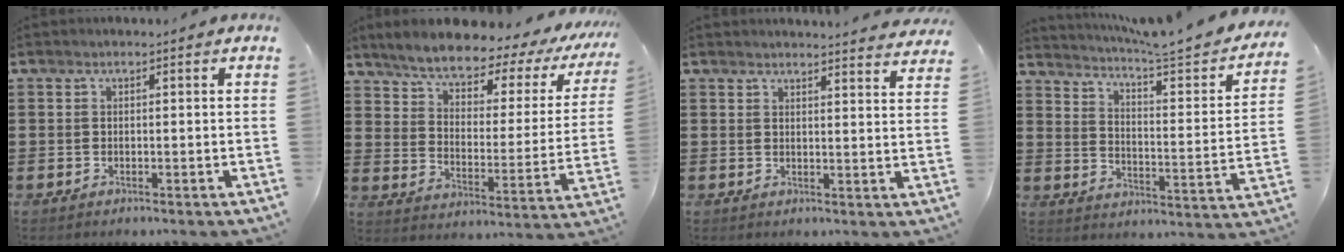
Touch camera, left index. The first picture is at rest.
{"total": 5.8, "force": [5.2, 1.1, 2.3], "torque": [-0.075, -0.041, 0.082]}
{"total": 2.9, "force": [2.9, -0.5, 0.1], "torque": [-0.004, -0.017, 0.051]}
{"total": 5.1, "force": [4.4, -0.5, 2.4], "torque": [-0.063, -0.041, 0.065]}